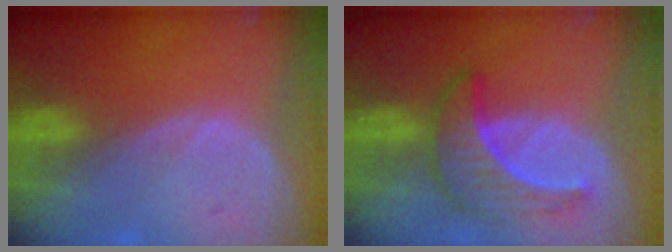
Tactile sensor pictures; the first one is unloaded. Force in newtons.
{"total": 6.9, "press": 6.3, "slide": 2.9}